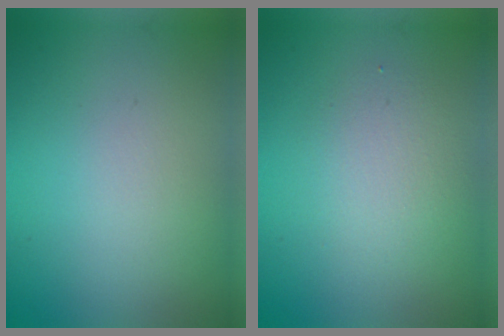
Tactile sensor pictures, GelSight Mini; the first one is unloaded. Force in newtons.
{"total": 2.6, "press": 2.6, "slide": 0.2}